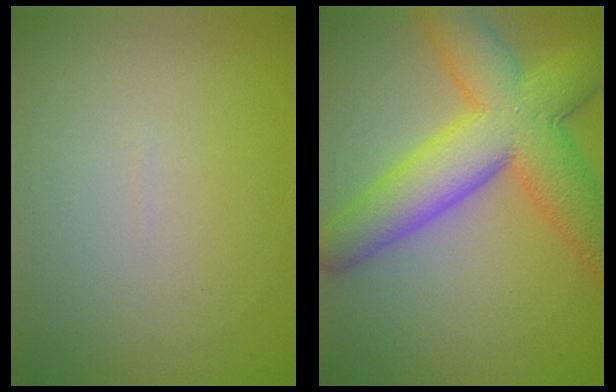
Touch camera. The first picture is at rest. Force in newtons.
{"total": 10.3, "press": 10.3, "slide": 0.3}